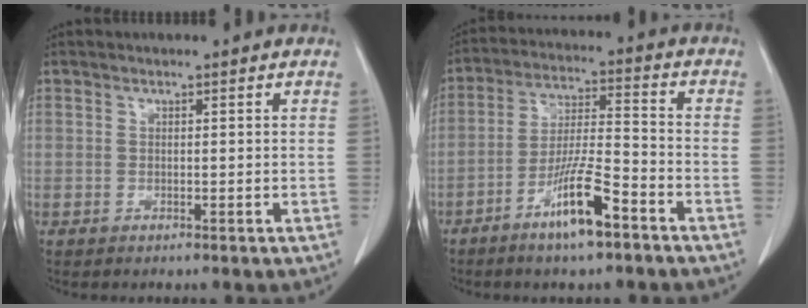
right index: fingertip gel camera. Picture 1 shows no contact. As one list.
[{"total": 10.1, "force": [-6.1, 1.1, 8.0], "torque": [-0.153, -0.009, -0.112]}]